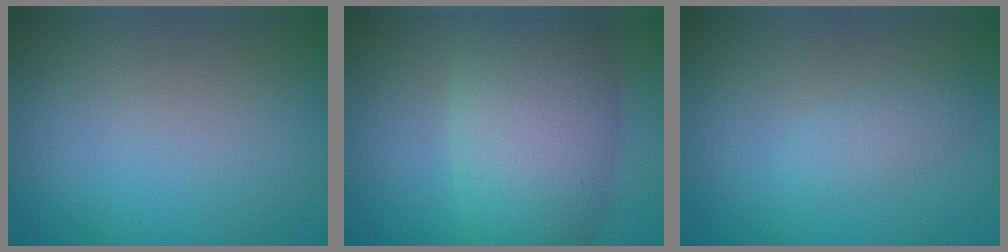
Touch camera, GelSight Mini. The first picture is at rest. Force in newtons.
{"total": 8.8, "press": 8.8, "slide": 0.5}
{"total": 1.8, "press": 1.8, "slide": 0.1}